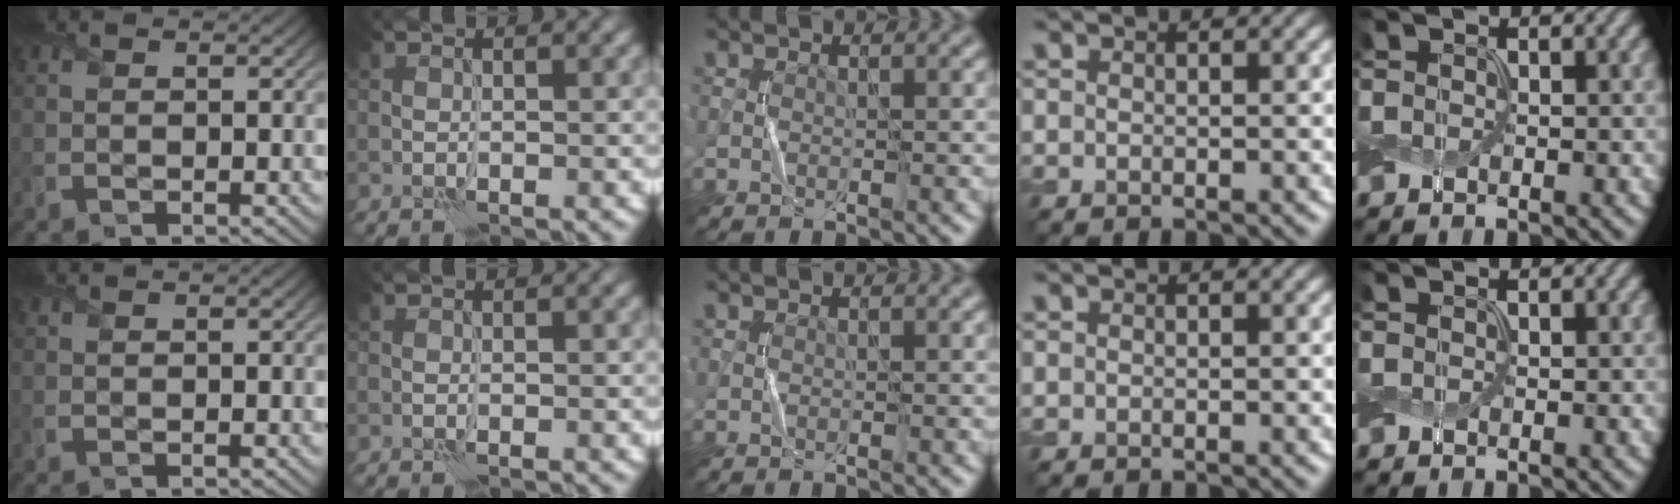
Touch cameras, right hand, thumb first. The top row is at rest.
{}